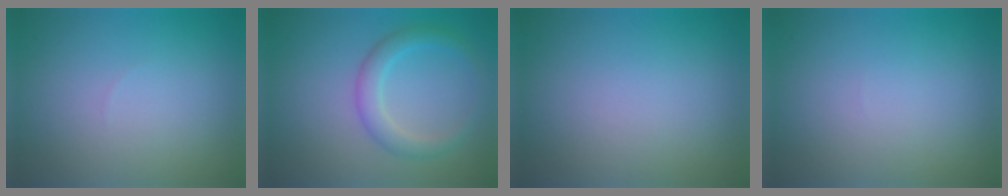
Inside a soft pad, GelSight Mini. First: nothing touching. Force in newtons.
{"total": 2.8, "press": 2.8, "slide": 0.0}
{"total": 0.0}
{"total": 0.0}